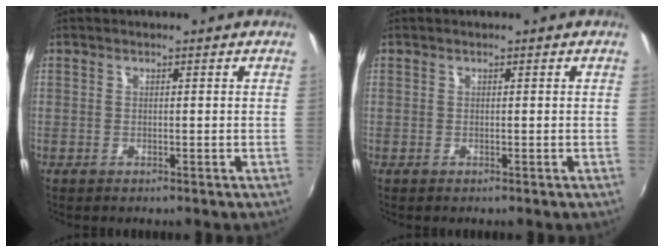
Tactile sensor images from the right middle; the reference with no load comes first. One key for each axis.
{"total": 0.0}